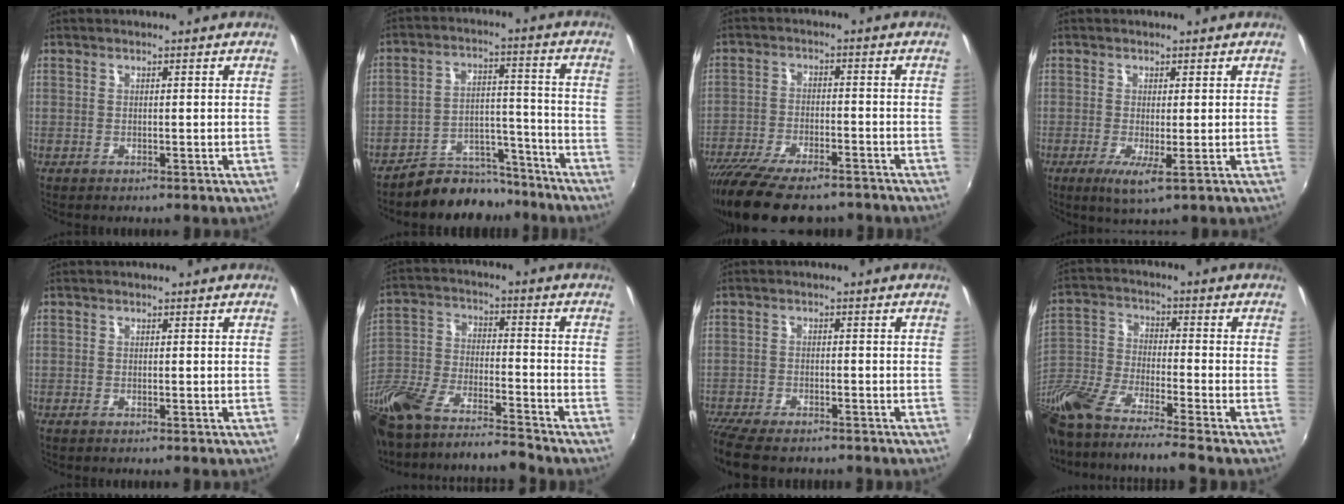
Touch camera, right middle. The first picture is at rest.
{"total": 11.1, "force": [-10.0, 4.4, 1.8], "torque": [-0.033, 0.040, -0.145]}
{"total": 17.8, "force": [-14.1, 5.5, 9.3], "torque": [-0.193, -0.039, -0.229]}
{"total": 3.8, "force": [-1.0, 0.2, 3.7], "torque": [-0.074, -0.014, -0.016]}
{"total": 0.7, "force": [-0.7, 0.1, 0.3], "torque": [-0.005, -0.003, -0.015]}
{"total": 17.0, "force": [-13.7, 4.0, 9.2], "torque": [-0.205, -0.031, -0.259]}
{"total": 10.3, "force": [-8.8, 2.7, 4.6], "torque": [-0.118, -0.040, -0.152]}
{"total": 18.9, "force": [-14.0, 2.7, 12.5], "torque": [-0.248, -0.049, -0.267]}